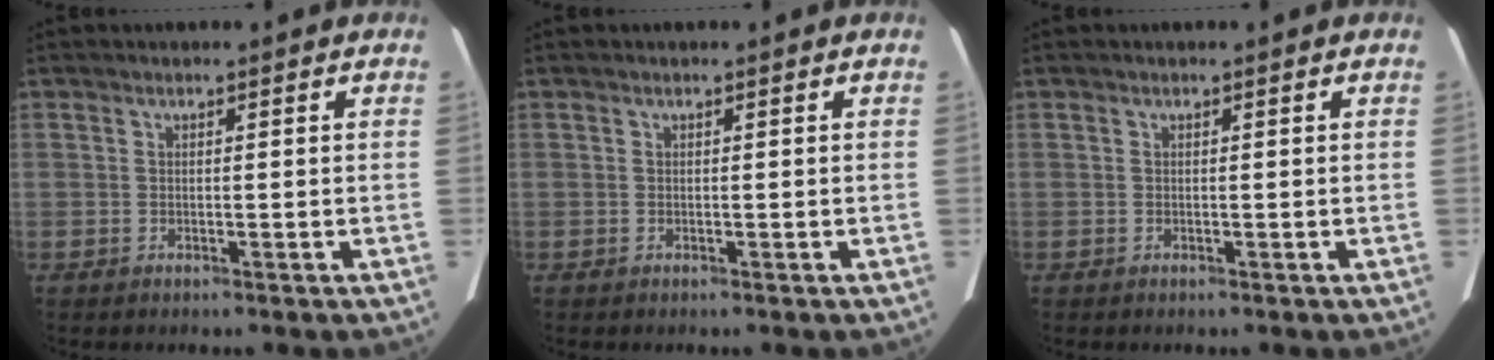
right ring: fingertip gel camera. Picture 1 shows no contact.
{"total": 0.0}
{"total": 0.0}